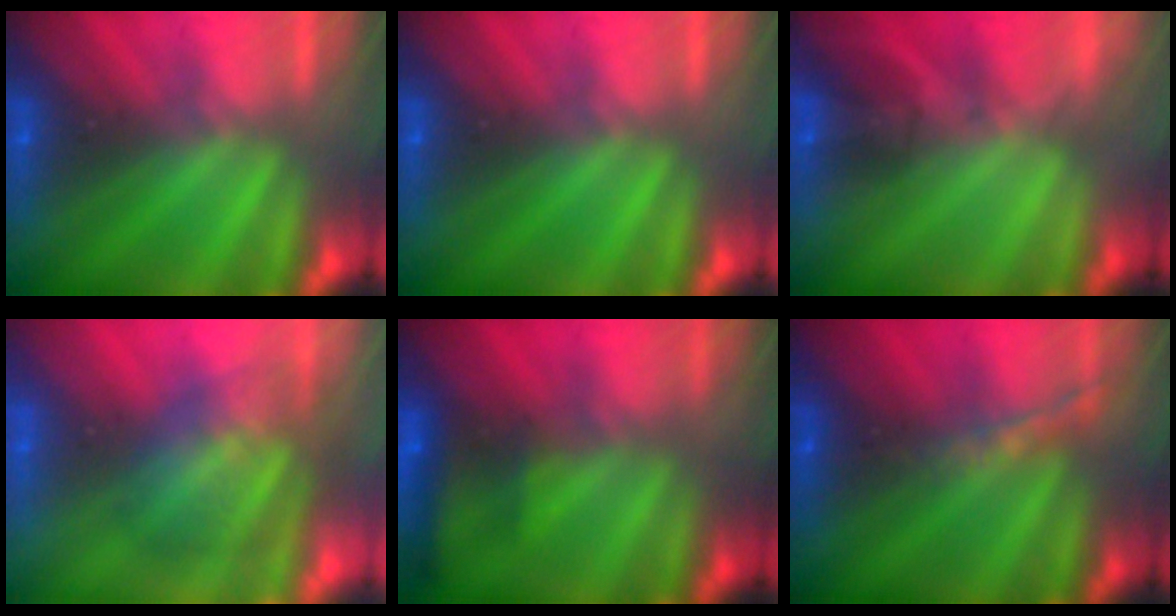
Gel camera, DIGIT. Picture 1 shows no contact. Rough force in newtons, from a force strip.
{"total": 0.0}
{"total": 1.7}
{"total": 3.7}
{"total": 10.8}
{"total": 1.6}